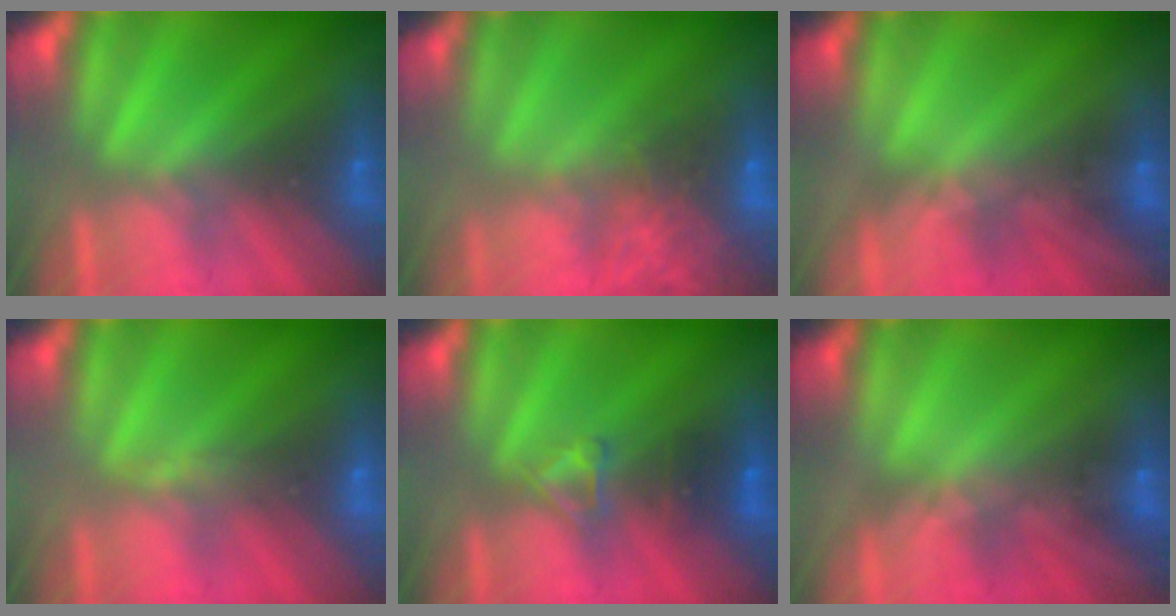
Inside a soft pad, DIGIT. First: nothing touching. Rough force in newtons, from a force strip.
{"total": 7.7}
{"total": 1.6}
{"total": 3.2}
{"total": 2.9}
{"total": 1.6}